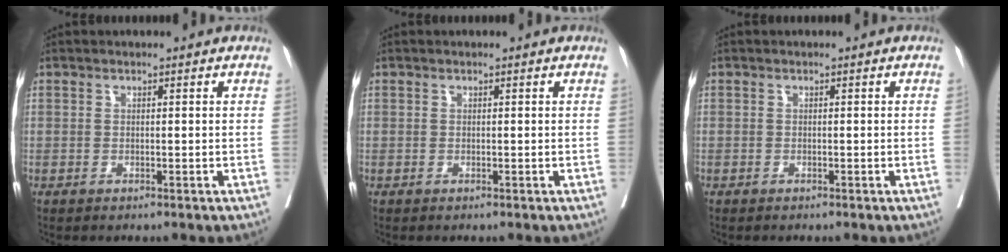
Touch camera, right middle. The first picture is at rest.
{"total": 0.0}
{"total": 0.0}